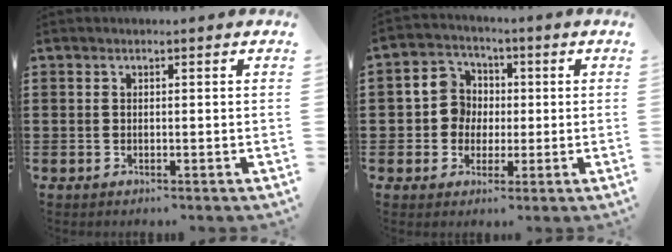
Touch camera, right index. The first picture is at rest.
{"total": 6.2, "force": [0.1, 6.0, 1.8], "torque": [-0.059, 0.020, 0.000]}